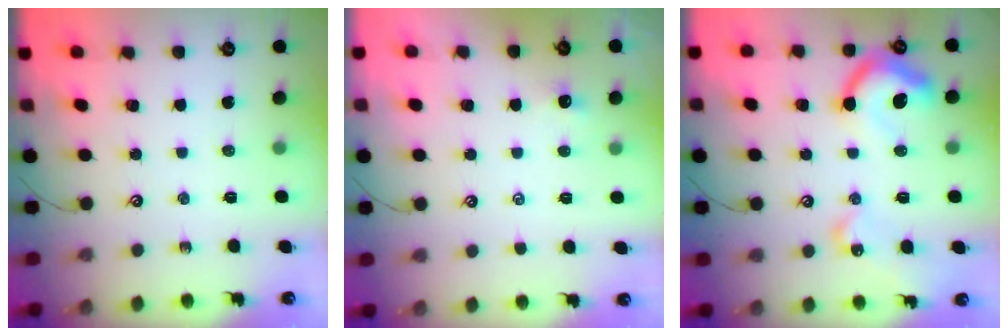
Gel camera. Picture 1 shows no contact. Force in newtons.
{"total": 2.7, "press": 2.7, "slide": 0.2}
{"total": 16.0, "press": 16.0, "slide": 1.2}